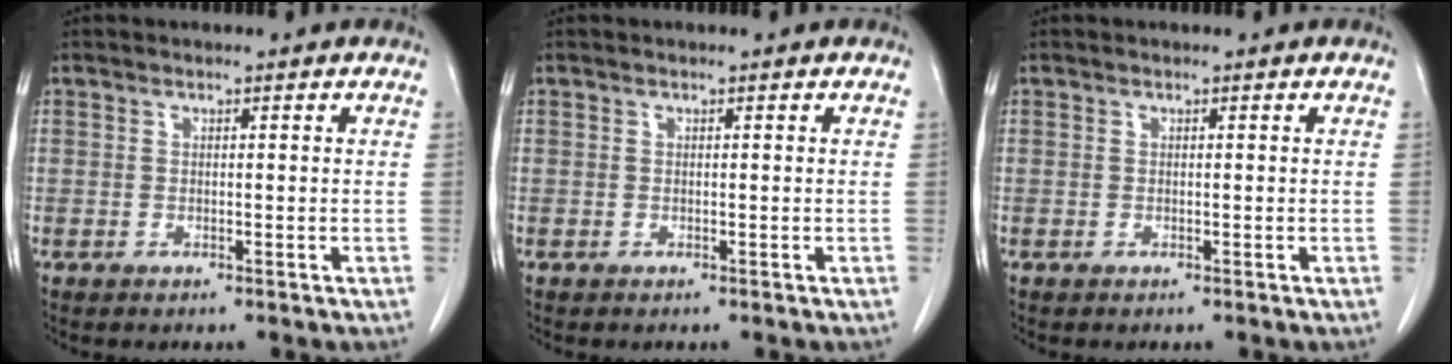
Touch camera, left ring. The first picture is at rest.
{"total": 0.0}
{"total": 0.0}